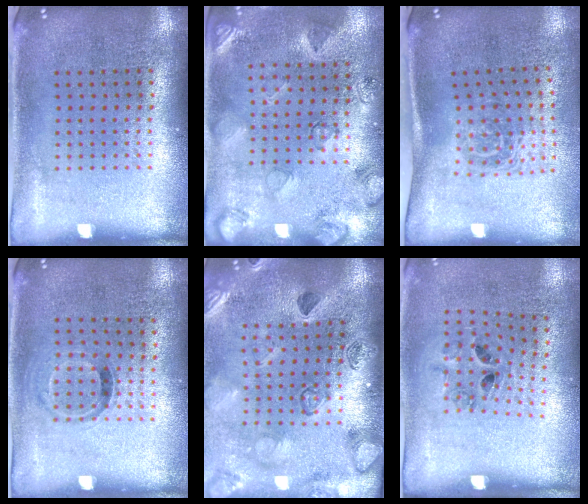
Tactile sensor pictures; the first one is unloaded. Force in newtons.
{"total": 2.5, "press": 1.8, "slide": 1.8}
{"total": 1.7, "press": 1.2, "slide": 1.2}
{"total": 0.9, "press": 0.7, "slide": 0.6}
{"total": 2.3, "press": 2.3, "slide": 0.3}
{"total": 1.3, "press": 0.6, "slide": 1.1}